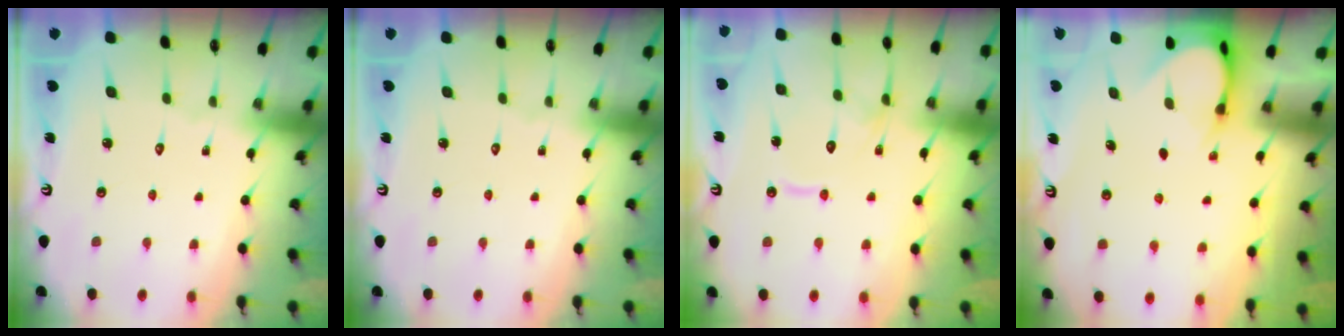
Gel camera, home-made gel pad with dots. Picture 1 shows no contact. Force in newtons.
{"total": 0.0}
{"total": 12.3, "press": 12.3, "slide": 1.2}
{"total": 3.8, "press": 3.7, "slide": 0.3}